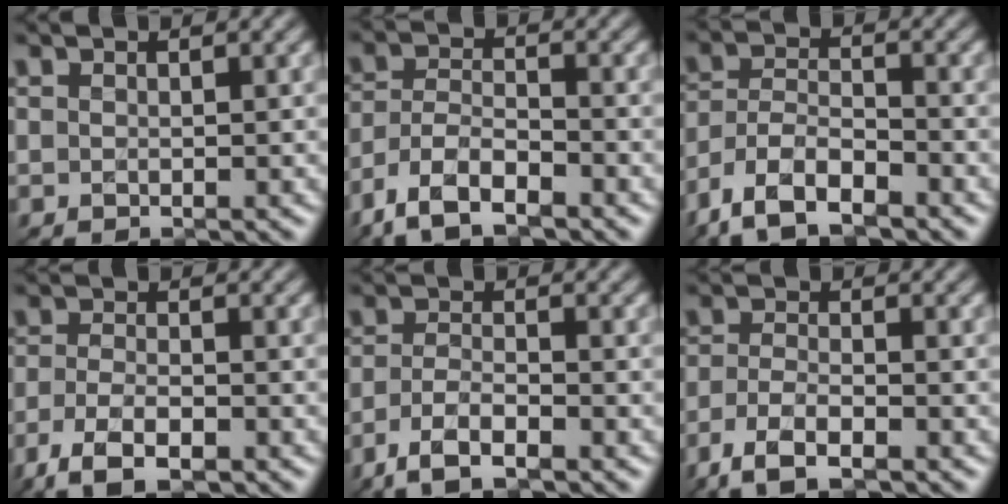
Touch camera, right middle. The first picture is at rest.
{"total": 6.8, "force": [-4.9, 2.7, 3.9], "torque": [-0.076, -0.006, -0.101]}
{"total": 7.7, "force": [-5.6, 3.1, 4.3], "torque": [-0.084, -0.007, -0.113]}
{"total": 5.1, "force": [-3.3, 2.0, 3.4], "torque": [-0.072, -0.009, -0.066]}
{"total": 4.1, "force": [-2.8, 1.2, 2.8], "torque": [-0.059, -0.006, -0.059]}
{"total": 4.9, "force": [-3.4, 1.6, 3.0], "torque": [-0.066, -0.008, -0.071]}